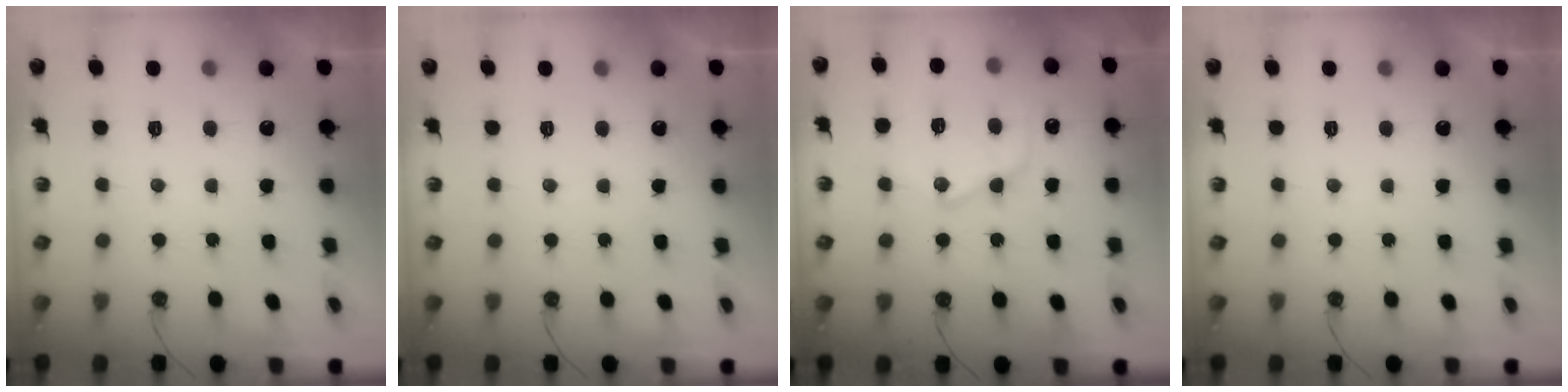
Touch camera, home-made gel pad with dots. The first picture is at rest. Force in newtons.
{"total": 0.0}
{"total": 14.8, "press": 14.7, "slide": 1.2}
{"total": 0.0}